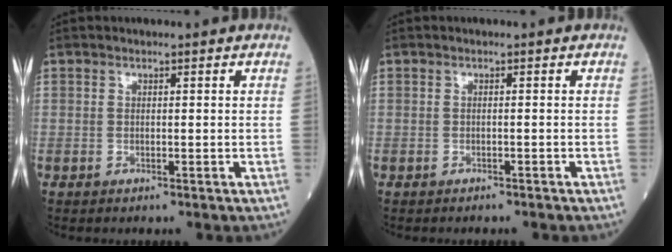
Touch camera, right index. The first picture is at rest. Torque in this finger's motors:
{"motor_torque": [0.03, 0.02, -0.03, -0.01]}